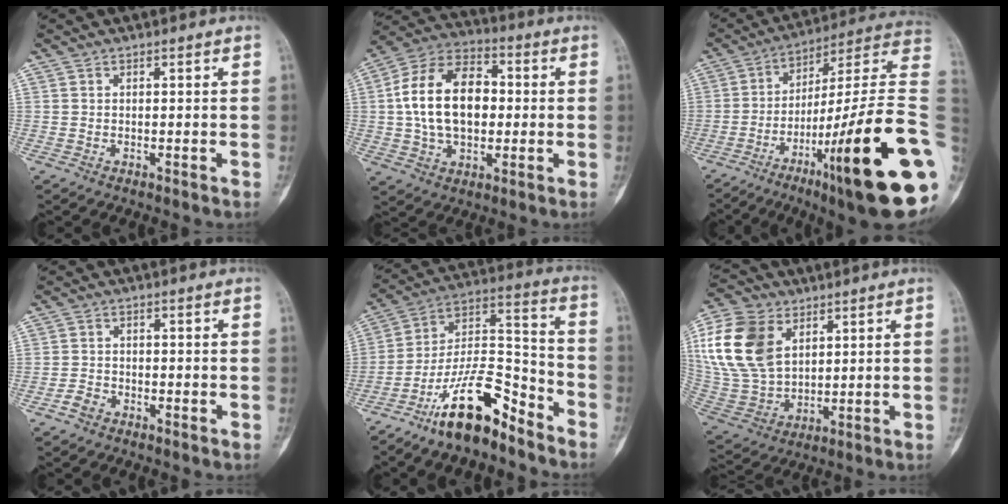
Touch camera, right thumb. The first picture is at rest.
{"total": 17.6, "force": [0.8, 11.3, 13.4], "torque": [-0.220, 0.027, 0.010]}
{"total": 29.5, "force": [-8.5, 4.2, 28.0], "torque": [-0.358, 0.046, -0.133]}
{"total": 2.3, "force": [-1.5, 1.5, 0.7], "torque": [-0.011, 0.010, -0.030]}
{"total": 16.3, "force": [-11.5, 5.6, 10.2], "torque": [-0.168, 0.096, -0.209]}
{"total": 18.5, "force": [6.3, 12.5, 12.1], "torque": [-0.245, -0.011, 0.128]}